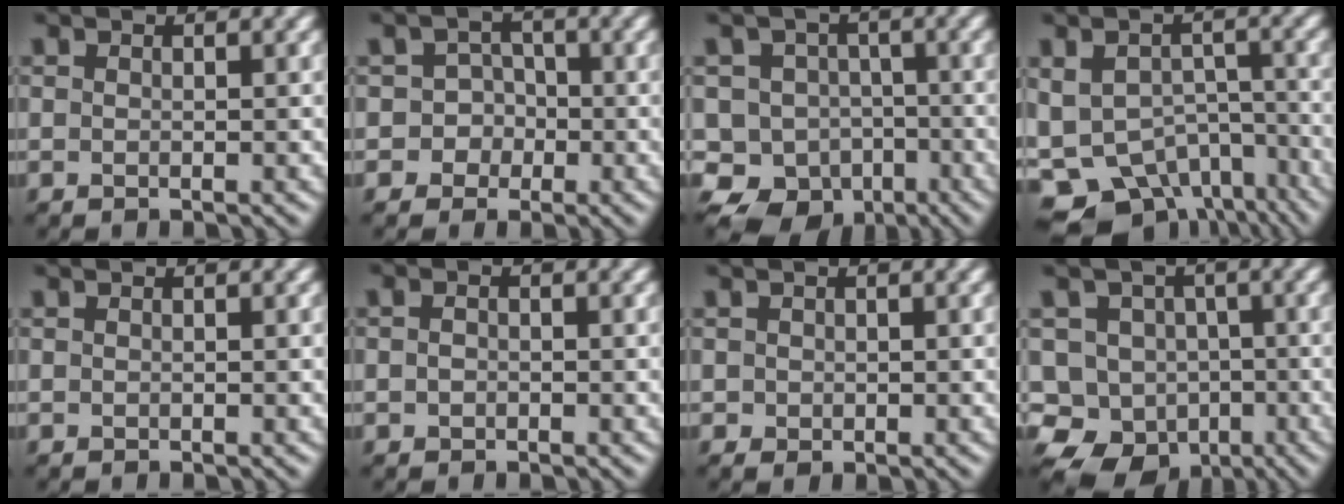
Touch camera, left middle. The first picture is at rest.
{"total": 2.7, "force": [-0.7, 2.5, 0.4], "torque": [0.024, 0.008, -0.021]}
{"total": 11.1, "force": [-5.5, 9.1, 3.3], "torque": [-0.037, -0.003, -0.109]}
{"total": 9.1, "force": [-5.8, 5.6, 4.2], "torque": [-0.071, -0.018, -0.074]}
{"total": 0.0}
{"total": 1.0, "force": [-0.1, 0.8, 0.5], "torque": [-0.010, -0.001, -0.003]}
{"total": 0.8, "force": [0.1, 0.7, 0.3], "torque": [-0.002, -0.002, 0.002]}
{"total": 11.5, "force": [-4.9, 9.4, 4.4], "torque": [-0.058, 0.002, -0.103]}